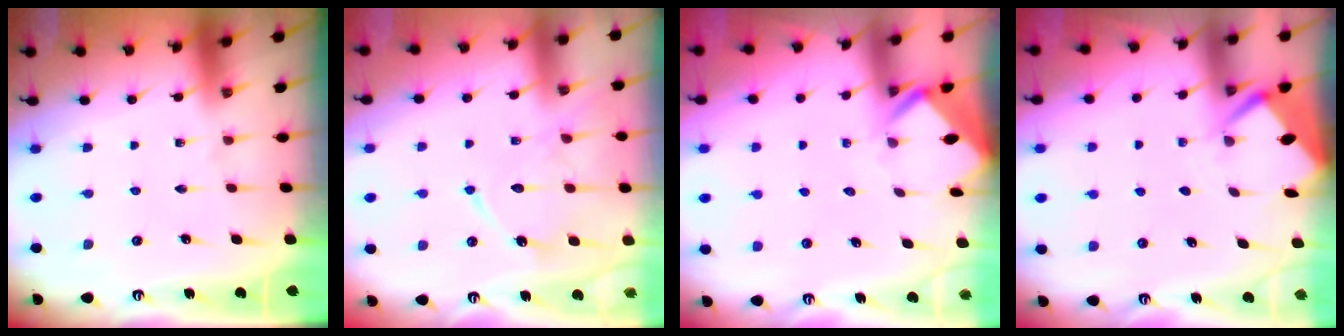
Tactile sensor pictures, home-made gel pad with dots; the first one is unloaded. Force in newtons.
{"total": 14.2, "press": 14.2, "slide": 1.2}
{"total": 2.9, "press": 2.9, "slide": 0.2}
{"total": 2.8, "press": 2.8, "slide": 0.4}